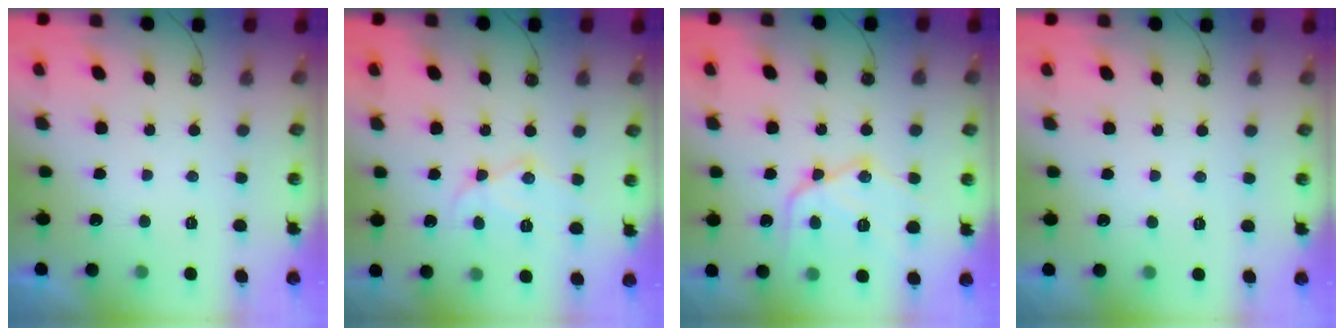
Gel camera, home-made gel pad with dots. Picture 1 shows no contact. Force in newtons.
{"total": 11.4, "press": 11.3, "slide": 0.9}
{"total": 16.0, "press": 16.0, "slide": 1.6}
{"total": 2.9, "press": 2.9, "slide": 0.4}